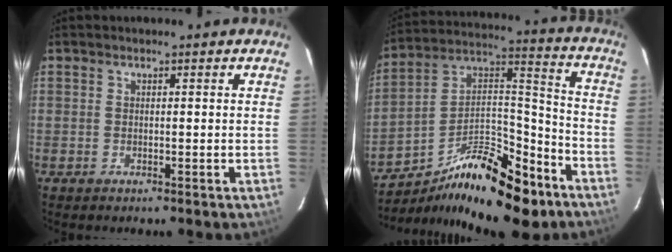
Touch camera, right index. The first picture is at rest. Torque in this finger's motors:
{"motor_torque": [1.45, -0.69, 0.55, 0.07]}